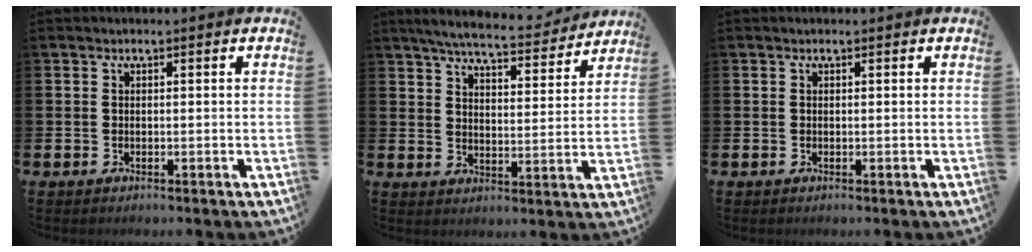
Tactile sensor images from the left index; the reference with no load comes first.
{"total": 6.5, "force": [6.2, 0.8, 1.9], "torque": [-0.047, -0.042, 0.104]}
{"total": 0.0}